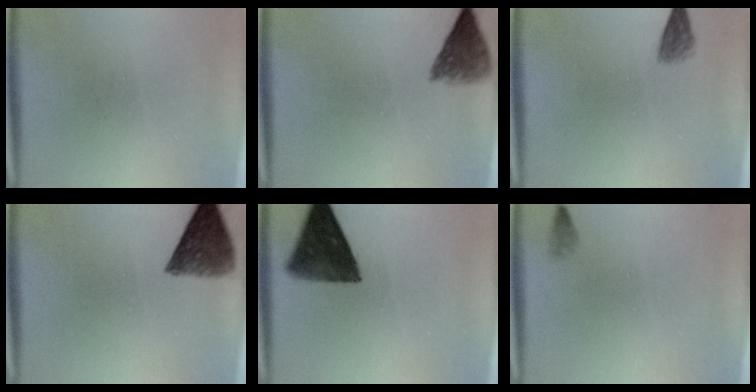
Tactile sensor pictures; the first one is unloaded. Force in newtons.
{"total": 5.0}
{"total": 2.0}
{"total": 8.5}
{"total": 11.6}
{"total": 0.8}